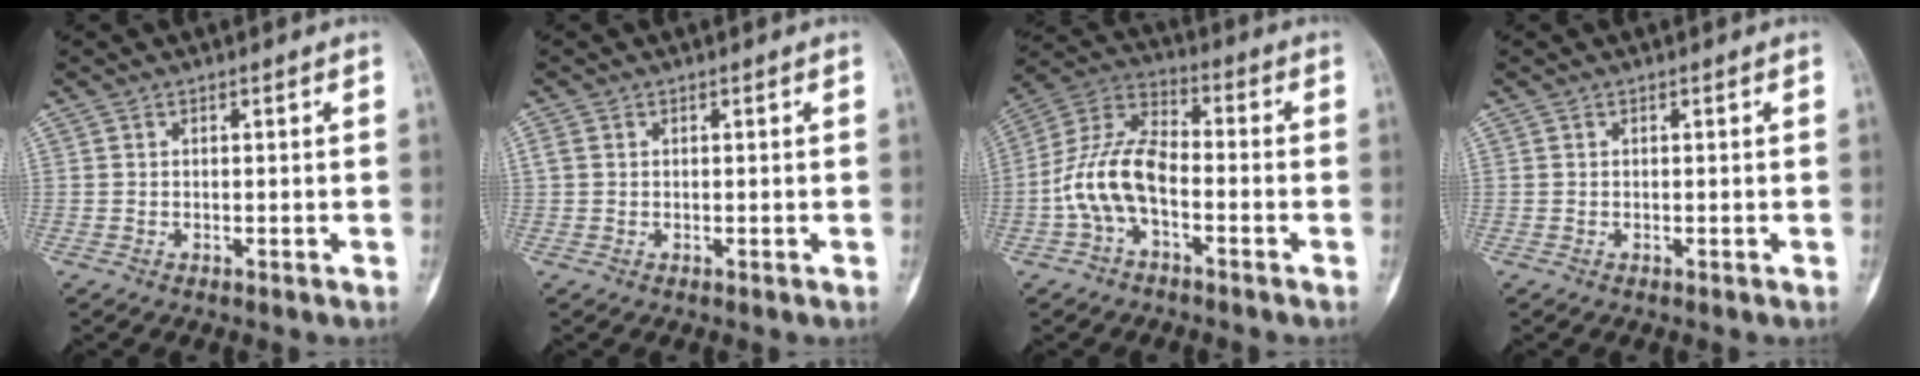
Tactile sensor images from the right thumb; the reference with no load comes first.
{"total": 1.1, "force": [0.3, 0.9, 0.6], "torque": [-0.017, 0.007, 0.007]}
{"total": 11.9, "force": [-3.1, 6.3, 9.5], "torque": [-0.192, 0.042, -0.069]}
{"total": 0.0}